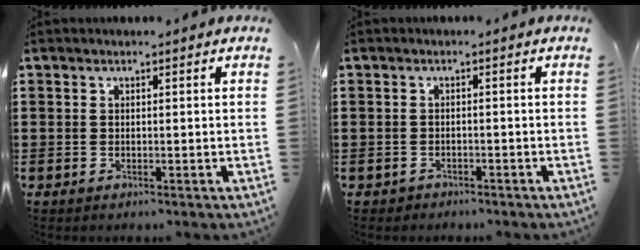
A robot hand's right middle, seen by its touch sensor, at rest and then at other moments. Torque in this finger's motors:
{"motor_torque": [-0.15, 0.07, 0.04, 0.00]}